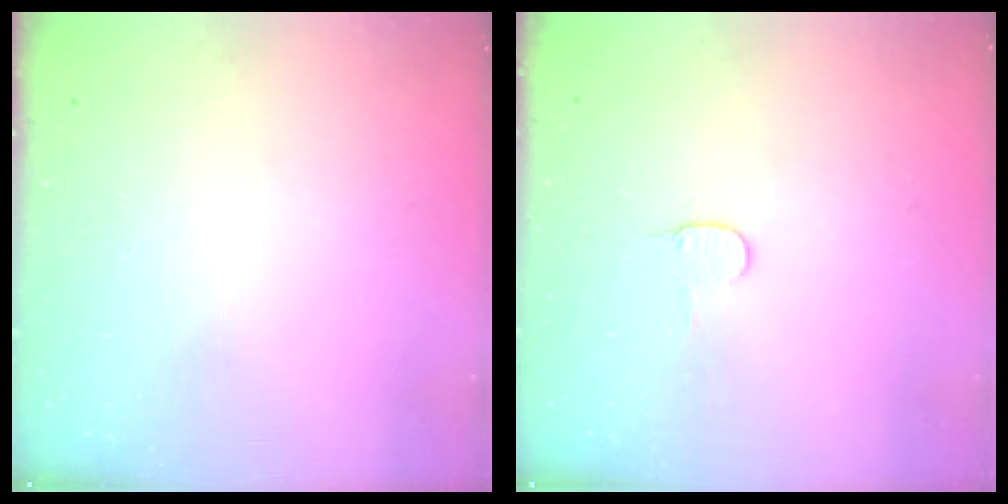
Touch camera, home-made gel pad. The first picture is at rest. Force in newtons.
{"total": 3.8, "press": 3.8, "slide": 0.4}